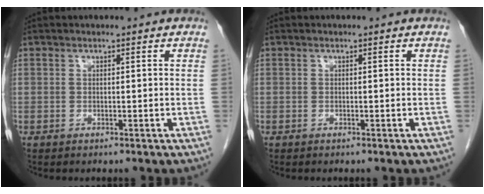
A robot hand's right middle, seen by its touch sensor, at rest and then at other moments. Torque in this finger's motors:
{"motor_torque": [0.36, -0.36, -0.17, -0.03]}